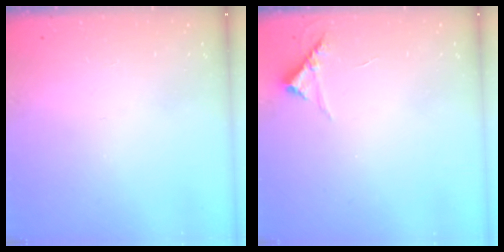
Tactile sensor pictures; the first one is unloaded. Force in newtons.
{"total": 5.0, "press": 5.0, "slide": 0.4}